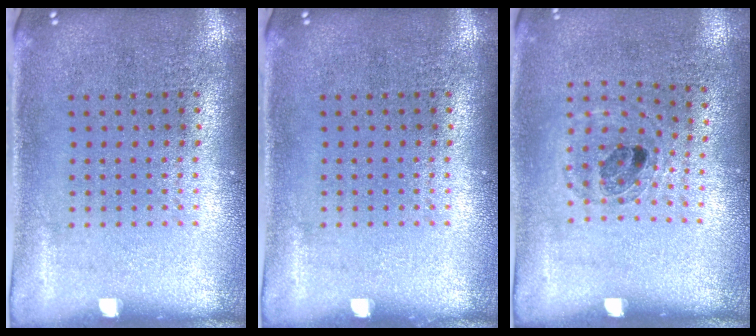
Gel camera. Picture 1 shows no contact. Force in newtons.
{"total": 0.0}
{"total": 0.8, "press": 0.8, "slide": 0.3}